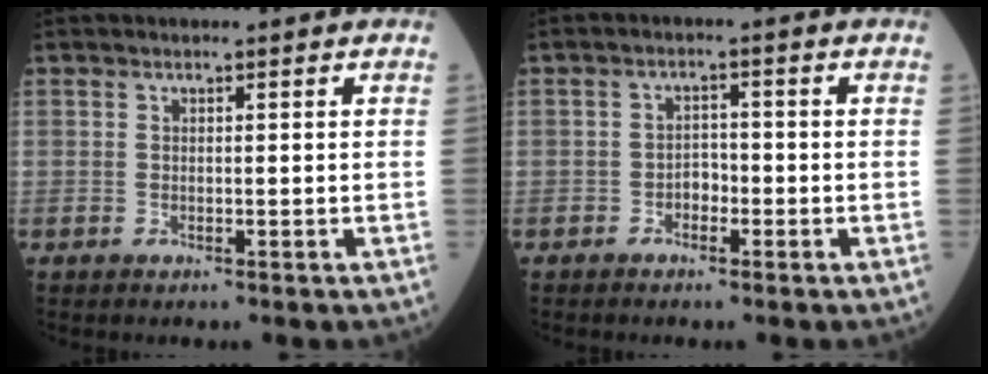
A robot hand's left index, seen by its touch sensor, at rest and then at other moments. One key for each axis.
{"total": 2.1, "fx": -1.1, "fy": 1.2, "fz": 1.3, "tx": -0.016, "ty": 0.007, "tz": -0.022}